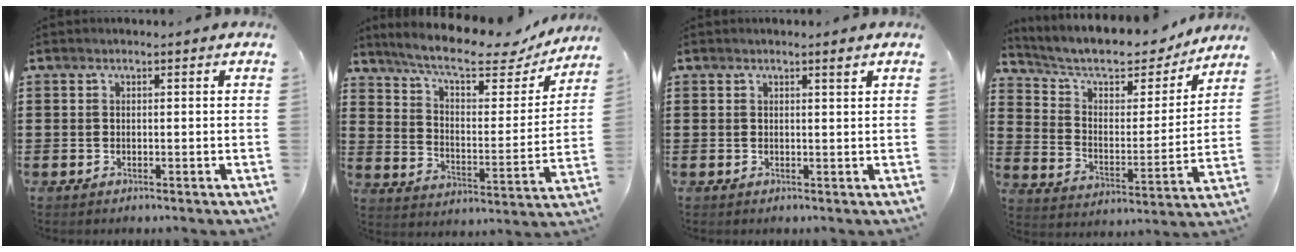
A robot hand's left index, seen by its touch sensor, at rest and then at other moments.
{"total": 10.3, "force": [8.4, 1.7, 5.7], "torque": [-0.126, -0.044, 0.138]}
{"total": 1.3, "force": [0.8, 0.0, 1.0], "torque": [-0.019, 0.000, 0.014]}
{"total": 9.0, "force": [7.7, 2.8, 3.8], "torque": [-0.092, -0.050, 0.129]}